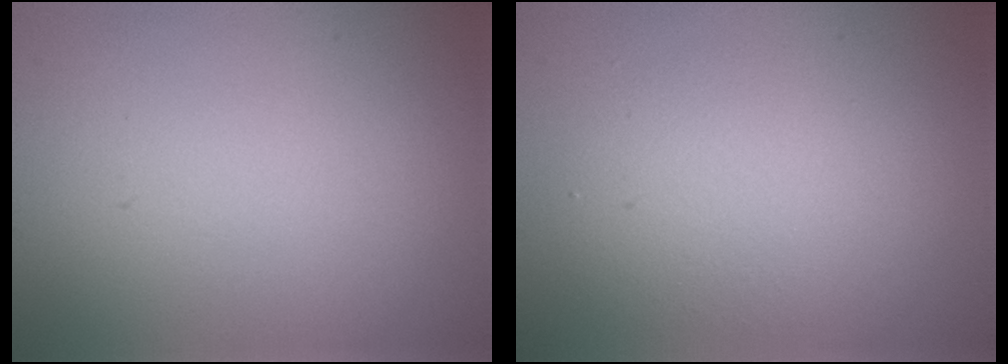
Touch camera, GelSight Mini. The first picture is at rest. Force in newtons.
{"total": 3.4, "press": 3.4, "slide": 0.2}